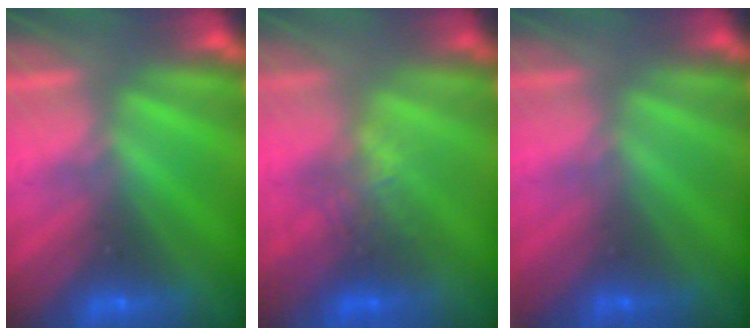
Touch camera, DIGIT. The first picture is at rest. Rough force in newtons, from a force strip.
{"total": 2.7}
{"total": 2.3}